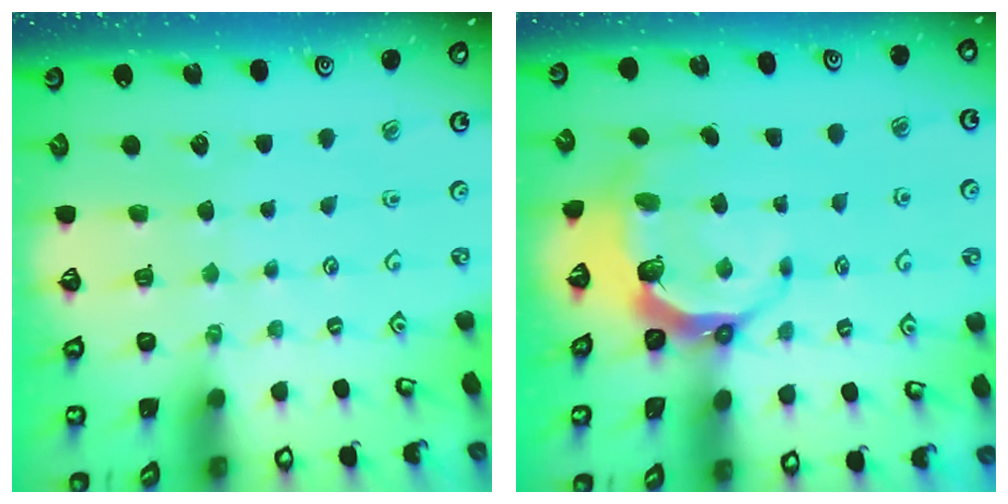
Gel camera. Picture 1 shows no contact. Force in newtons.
{"total": 6.9, "press": 5.5, "slide": 4.2}